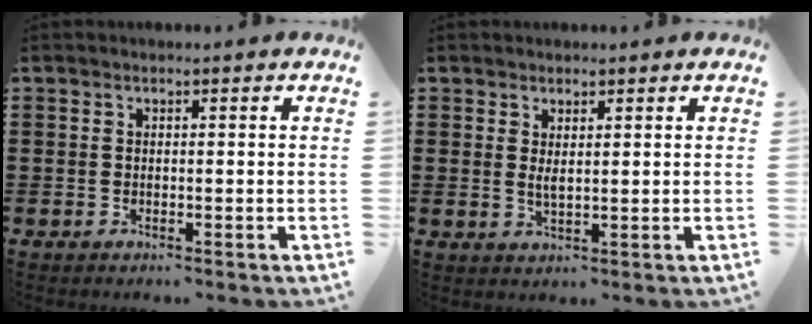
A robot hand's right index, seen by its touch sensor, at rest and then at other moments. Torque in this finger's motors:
{"motor_torque": [-0.09, 0.18, 0.04, 0.01]}